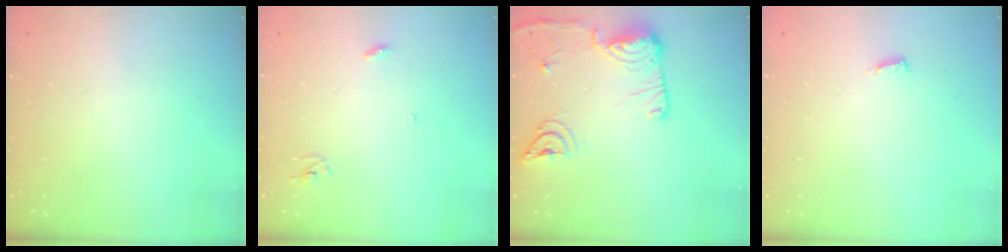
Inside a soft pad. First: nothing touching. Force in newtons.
{"total": 2.8, "press": 2.8, "slide": 0.2}
{"total": 15.4, "press": 15.3, "slide": 1.9}
{"total": 3.4, "press": 3.4, "slide": 0.3}